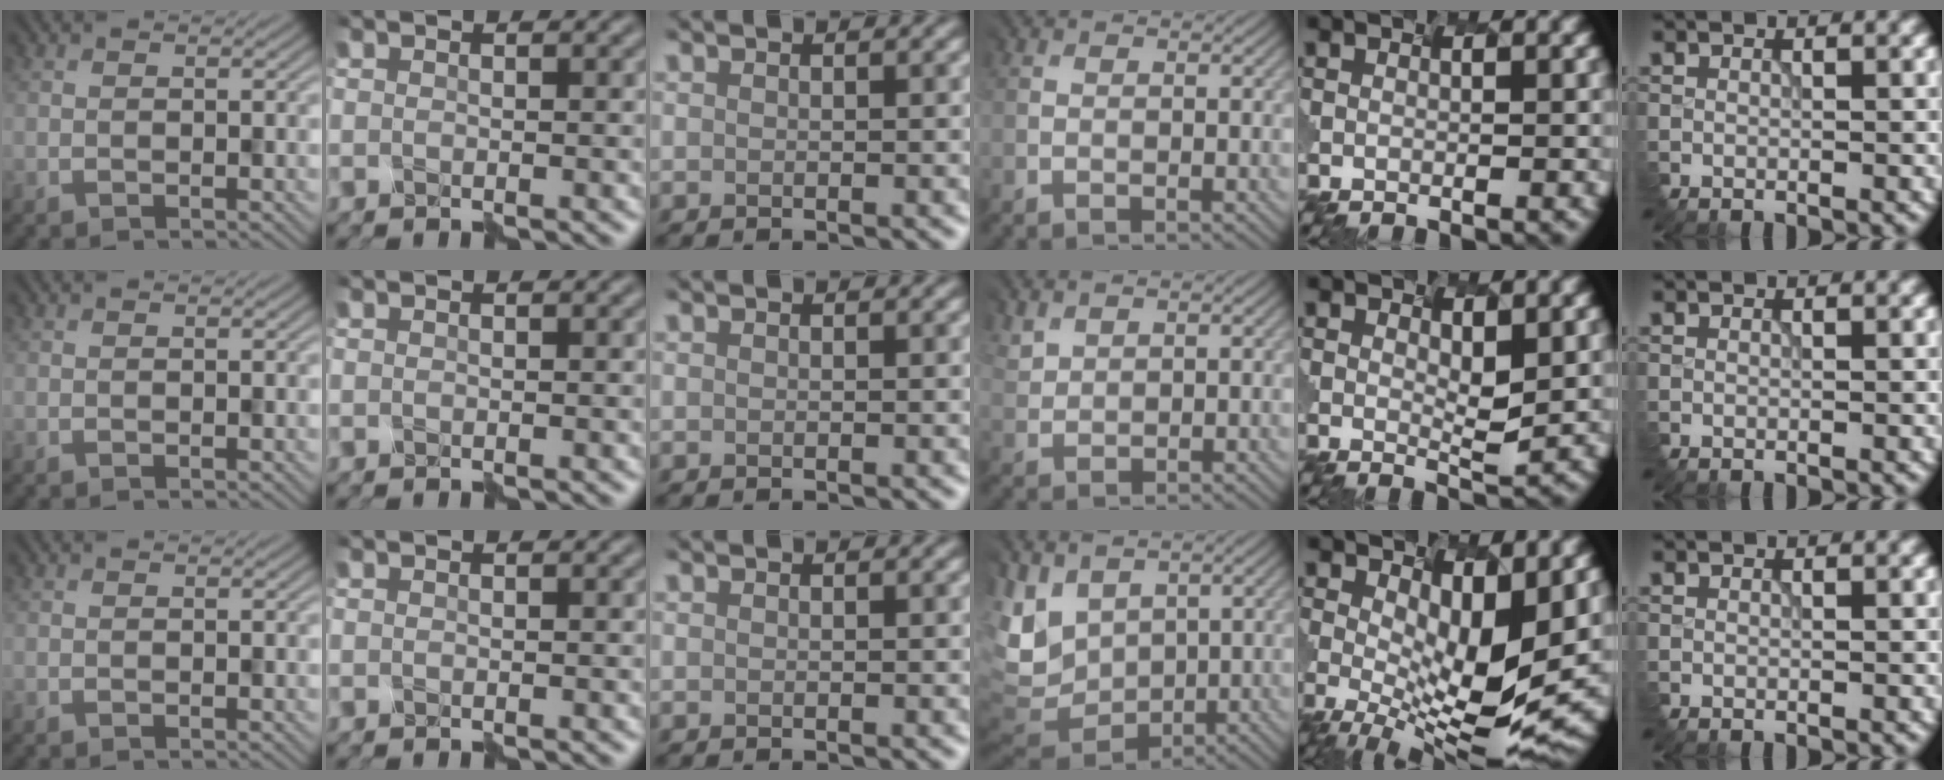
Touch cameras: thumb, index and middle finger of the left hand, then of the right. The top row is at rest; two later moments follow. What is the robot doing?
{"motion": "disassemble", "object": "puzzle pieces"}